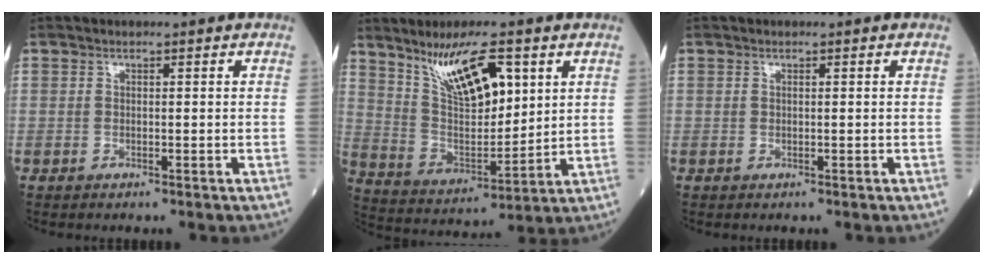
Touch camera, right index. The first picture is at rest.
{"total": 12.6, "force": [6.9, 3.5, 10.0], "torque": [-0.185, 0.006, 0.137]}
{"total": 0.0}